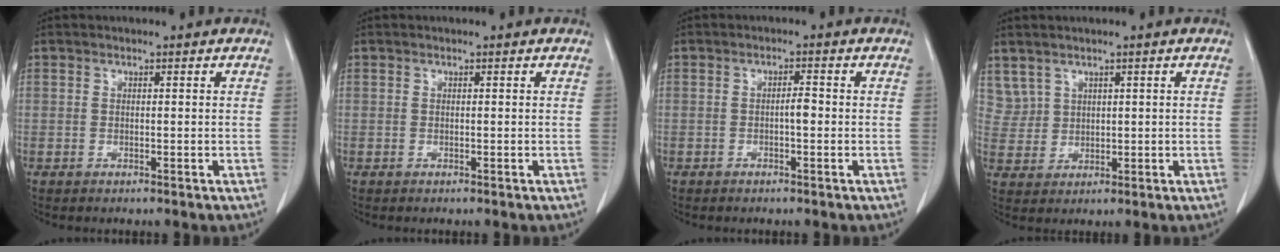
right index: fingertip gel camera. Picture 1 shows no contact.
{"total": 0.0}
{"total": 1.6, "force": [-0.4, 0.4, 1.5], "torque": [-0.023, 0.003, -0.009]}
{"total": 4.2, "force": [2.6, 3.2, 0.0], "torque": [0.002, 0.007, 0.061]}